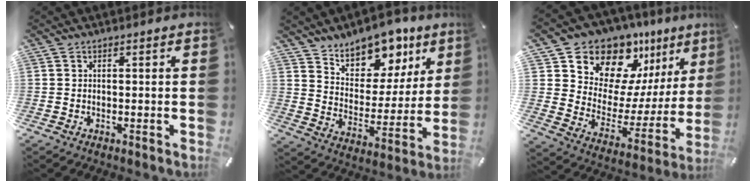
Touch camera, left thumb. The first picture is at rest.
{"total": 12.7, "force": [10.6, 6.4, 2.5], "torque": [-0.037, -0.104, 0.191]}
{"total": 14.7, "force": [12.8, 7.0, 2.0], "torque": [-0.040, -0.139, 0.224]}